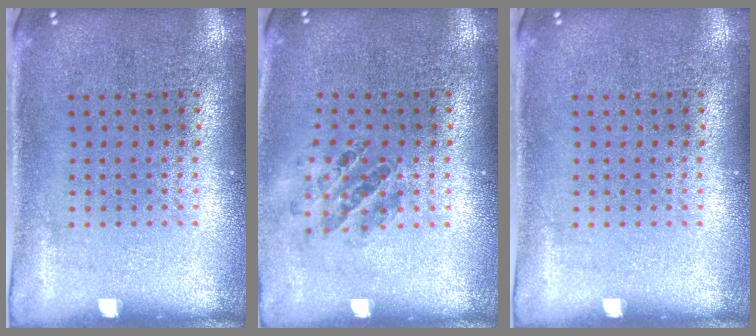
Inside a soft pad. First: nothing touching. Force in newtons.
{"total": 0.8, "press": 0.8, "slide": 0.2}
{"total": 0.0}